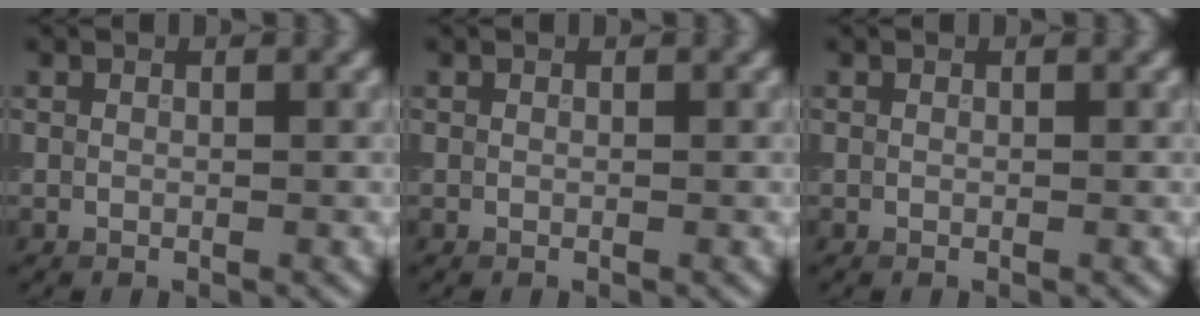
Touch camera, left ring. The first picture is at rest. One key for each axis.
{"total": 0.0}
{"total": 0.0}